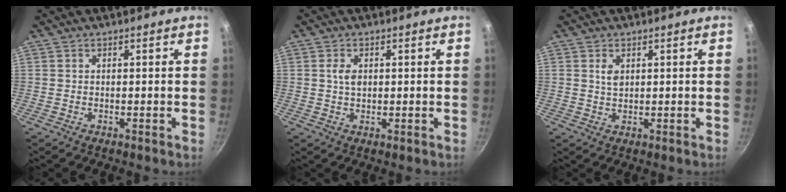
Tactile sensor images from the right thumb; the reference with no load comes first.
{"total": 2.6, "force": [0.6, 1.6, 1.9], "torque": [-0.032, -0.002, 0.012]}
{"total": 2.2, "force": [0.7, 1.3, 1.5], "torque": [-0.023, -0.005, 0.015]}